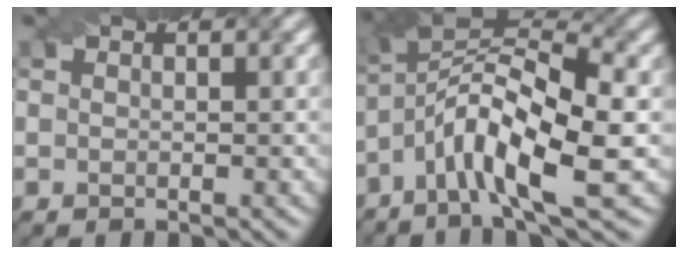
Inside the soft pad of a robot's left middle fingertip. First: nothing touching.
{"total": 9.9, "force": [-3.5, 2.7, 8.9], "torque": [-0.154, 0.018, -0.072]}